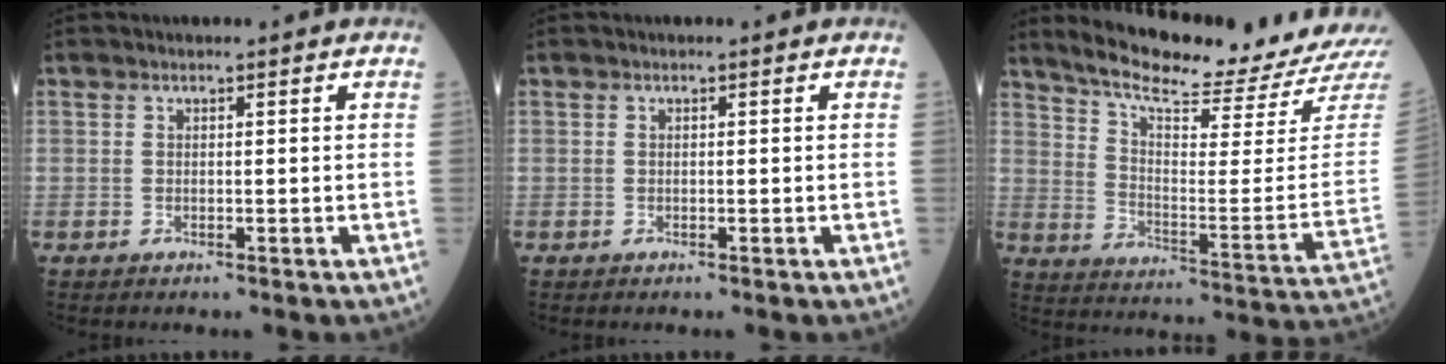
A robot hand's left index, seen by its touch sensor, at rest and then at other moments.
{"total": 0.0}
{"total": 20.9, "force": [19.3, -0.6, 8.0], "torque": [-0.141, -0.092, 0.265]}